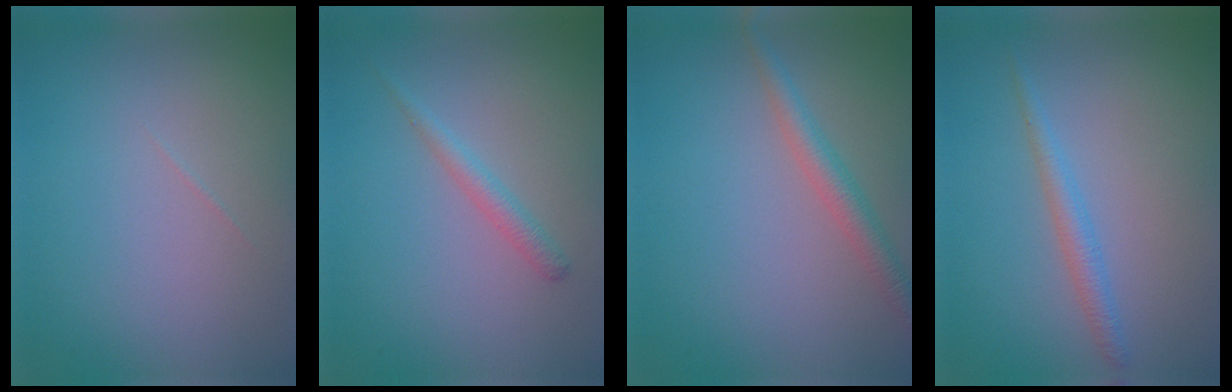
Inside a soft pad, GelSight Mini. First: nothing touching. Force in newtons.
{"total": 1.6, "press": 1.6, "slide": 0.0}
{"total": 2.7, "press": 2.7, "slide": 0.1}
{"total": 1.8, "press": 1.8, "slide": 0.1}